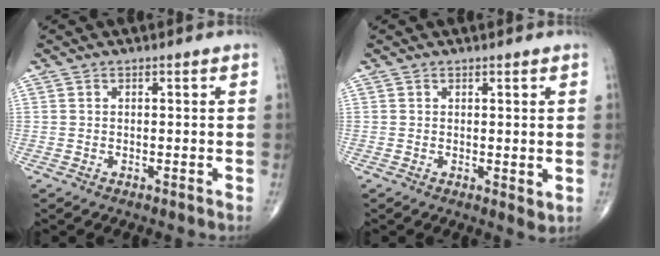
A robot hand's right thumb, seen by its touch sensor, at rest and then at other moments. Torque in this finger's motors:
{"motor_torque": [-0.58, 0.09, -0.29, -0.14, 0.04]}